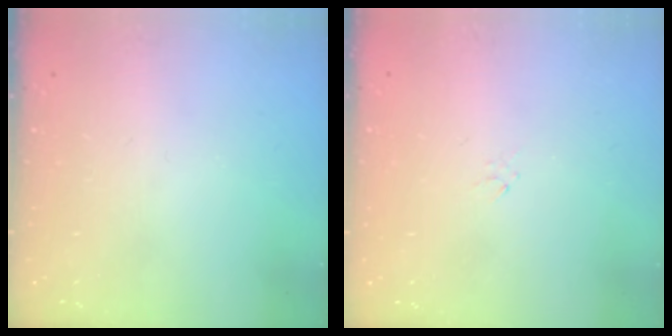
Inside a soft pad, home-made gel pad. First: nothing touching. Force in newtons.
{"total": 0.0}